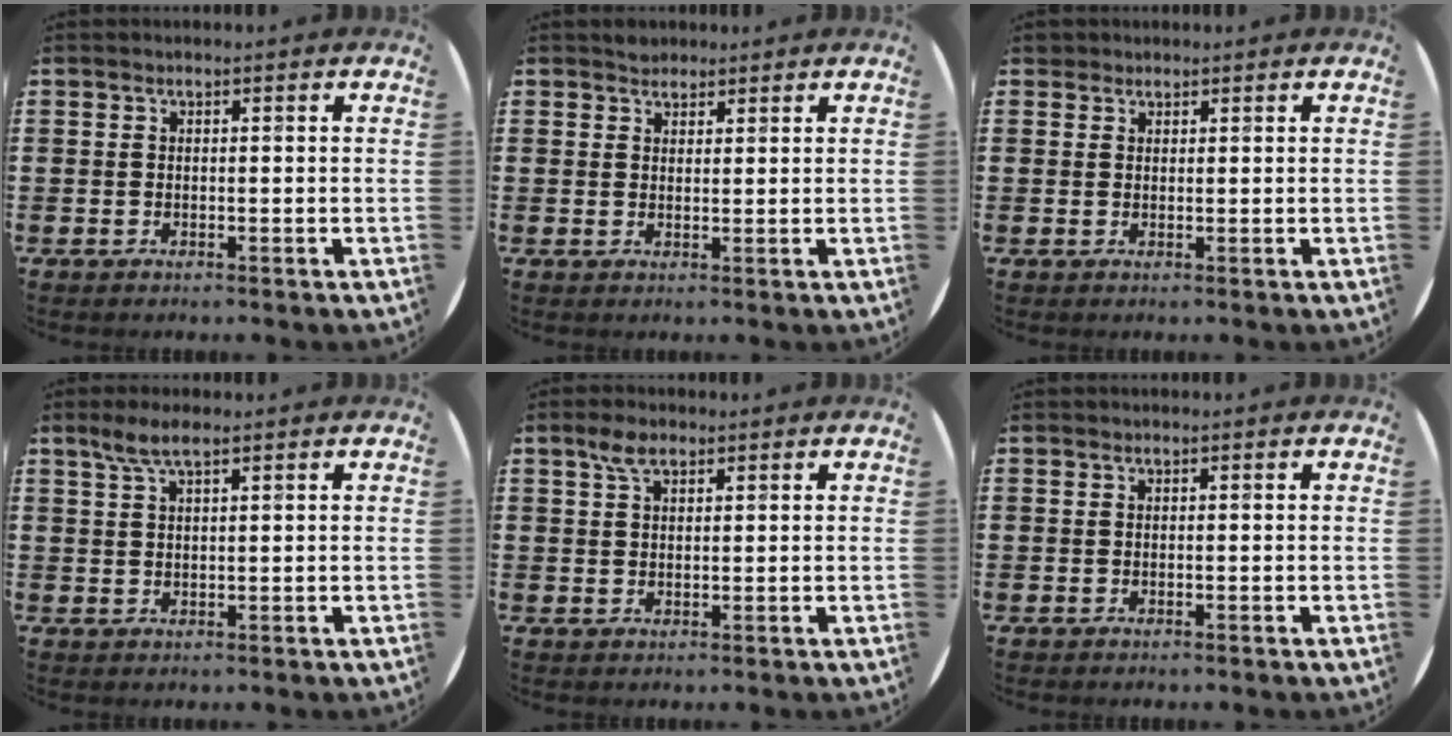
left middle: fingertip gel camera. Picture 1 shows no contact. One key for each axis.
{"total": 1.8, "fx": 1.7, "fy": 0.7, "fz": -0.1, "tx": 0.008, "ty": 0.000, "tz": 0.032}
{"total": 1.1, "fx": 1.0, "fy": 0.5, "fz": 0.0, "tx": -0.002, "ty": 0.003, "tz": 0.020}
{"total": 3.5, "fx": 2.5, "fy": 0.8, "fz": 2.3, "tx": -0.042, "ty": 0.002, "tz": 0.042}
{"total": 3.2, "fx": 2.1, "fy": 1.4, "fz": 1.8, "tx": -0.033, "ty": 0.004, "tz": 0.036}
{"total": 0.0}